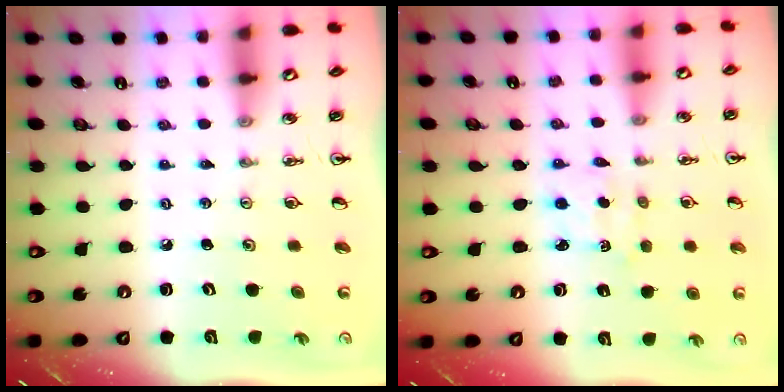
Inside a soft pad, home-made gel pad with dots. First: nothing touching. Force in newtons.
{"total": 2.4, "press": 2.4, "slide": 0.3}